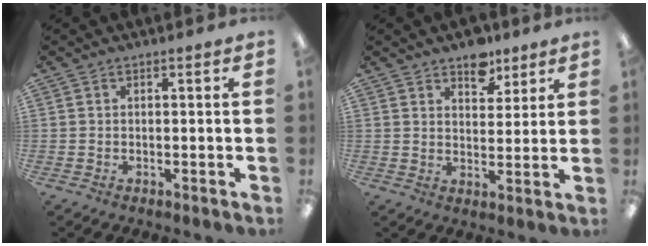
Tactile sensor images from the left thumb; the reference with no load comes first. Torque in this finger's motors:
{"motor_torque": [0.97, 0.39, 0.59, -0.32, 0.02]}